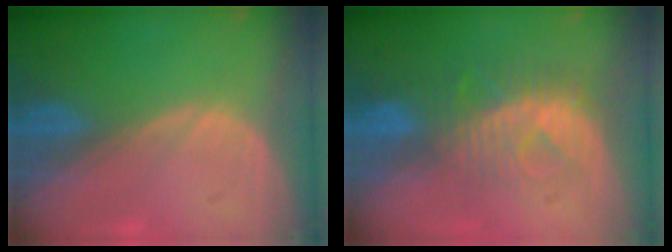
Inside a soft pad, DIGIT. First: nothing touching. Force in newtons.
{"total": 8.1, "press": 7.6, "slide": 2.8}